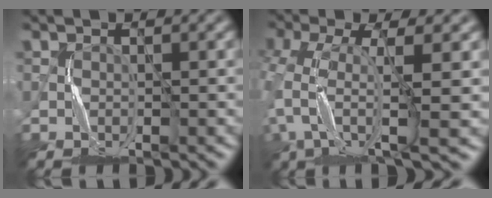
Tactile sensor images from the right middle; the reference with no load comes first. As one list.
[{"total": 7.0, "force": [-1.7, 2.4, 6.4], "torque": [-0.141, -0.003, -0.041]}]